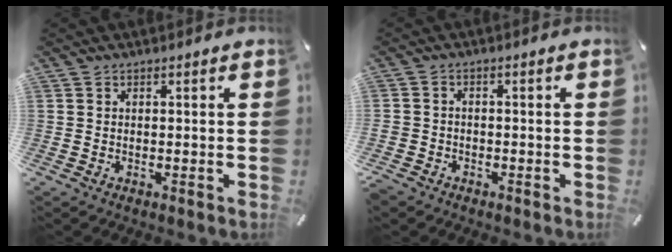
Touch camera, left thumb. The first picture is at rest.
{"total": 2.6, "force": [-1.7, 1.9, 0.4], "torque": [-0.012, 0.010, -0.040]}